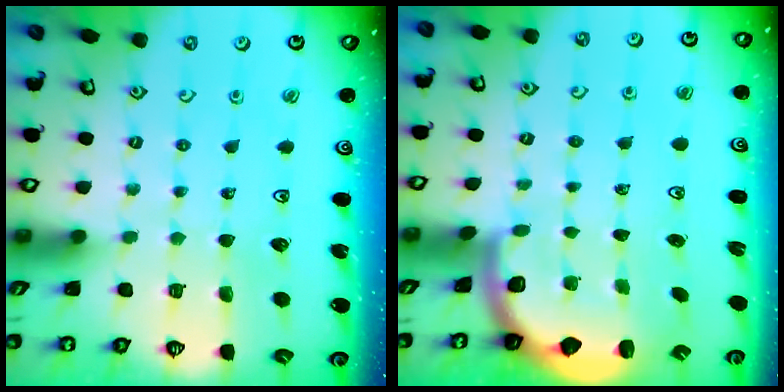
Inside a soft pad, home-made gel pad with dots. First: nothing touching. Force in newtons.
{"total": 2.0, "press": 2.0, "slide": 0.5}